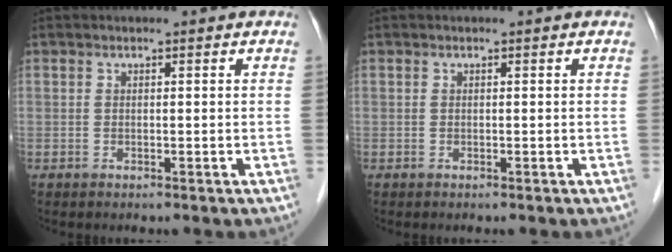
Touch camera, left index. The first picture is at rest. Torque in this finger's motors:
{"motor_torque": [0.00, 0.00, 0.00, 0.00]}